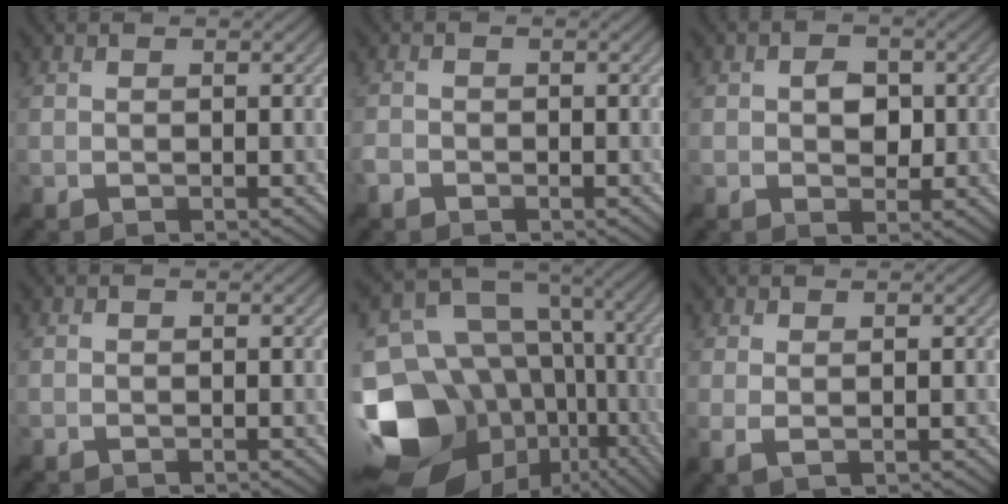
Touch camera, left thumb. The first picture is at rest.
{"total": 1.4, "force": [-1.1, 0.8, 0.4], "torque": [-0.010, 0.001, -0.029]}
{"total": 3.1, "force": [0.3, 2.3, 2.1], "torque": [-0.036, 0.000, -0.001]}
{"total": 0.0}
{"total": 21.0, "force": [-6.5, 16.1, 11.8], "torque": [-0.309, -0.016, -0.072]}
{"total": 2.2, "force": [0.6, 0.4, 2.0], "torque": [-0.042, 0.005, 0.012]}